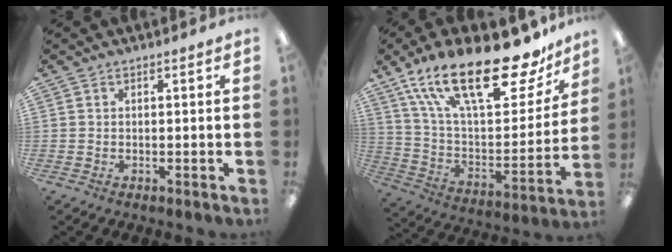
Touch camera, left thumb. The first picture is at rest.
{"total": 27.7, "force": [18.1, 10.2, 18.3], "torque": [-0.306, -0.103, 0.308]}